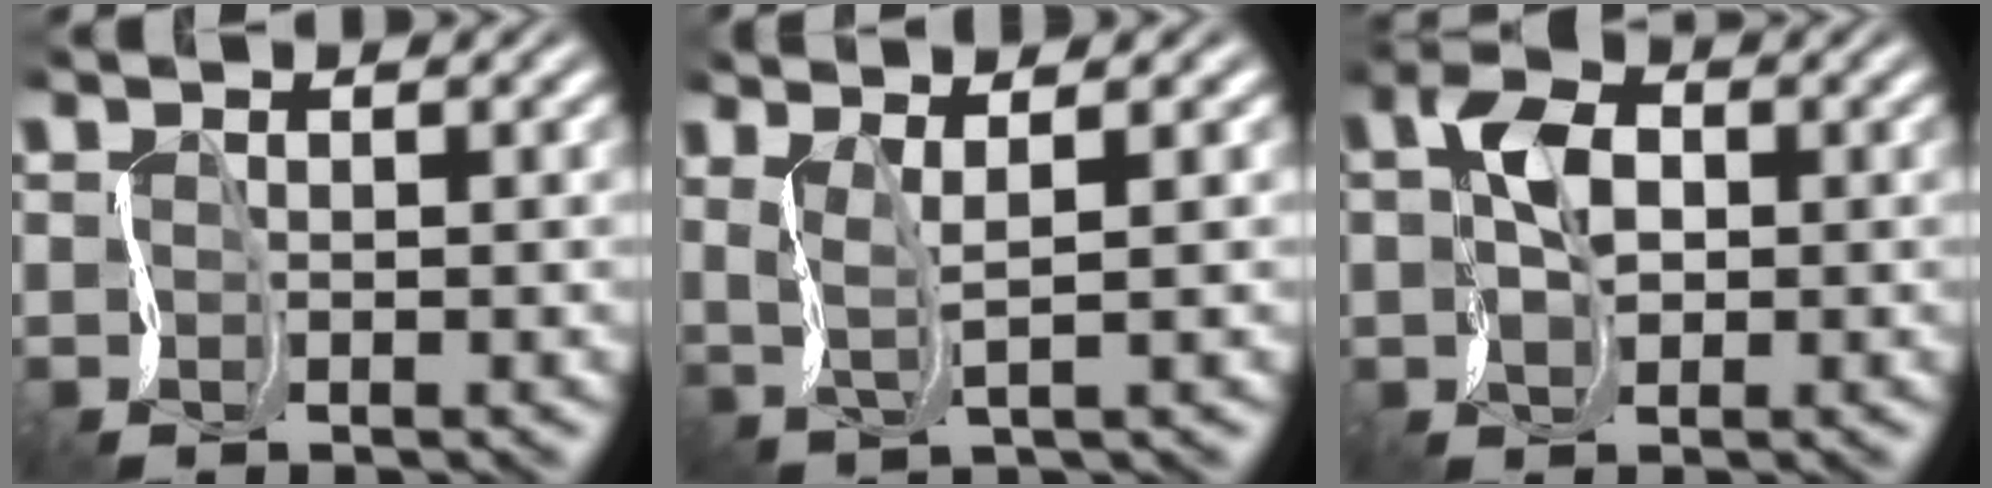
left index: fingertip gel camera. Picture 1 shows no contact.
{"total": 2.4, "force": [1.0, 0.1, 2.2], "torque": [-0.050, 0.004, 0.016]}
{"total": 3.6, "force": [0.6, 2.3, 2.7], "torque": [-0.053, 0.012, 0.001]}